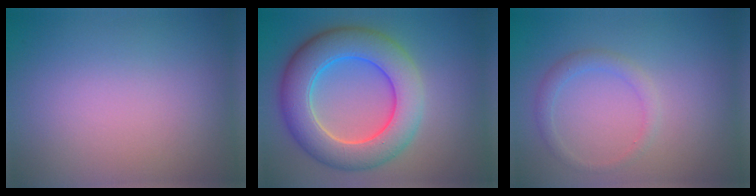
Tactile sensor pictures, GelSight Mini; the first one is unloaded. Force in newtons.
{"total": 8.4, "press": 8.4, "slide": 0.4}
{"total": 1.5, "press": 1.5, "slide": 0.1}